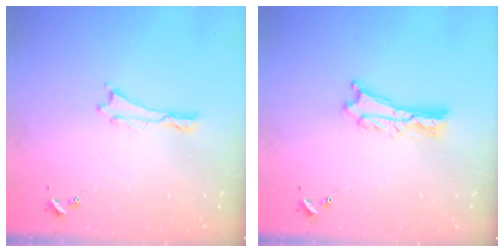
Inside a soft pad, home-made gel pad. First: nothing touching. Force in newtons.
{"total": 2.7, "press": 2.6, "slide": 0.3}